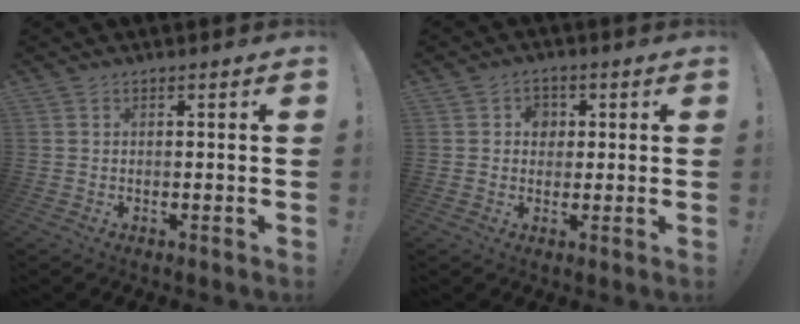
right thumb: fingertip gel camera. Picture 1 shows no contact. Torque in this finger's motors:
{"motor_torque": [0.53, 0.70, 0.16, -0.17, 0.00]}